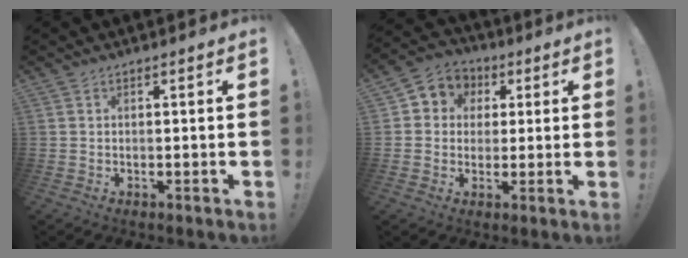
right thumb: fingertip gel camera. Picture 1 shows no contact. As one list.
[{"total": 7.1, "force": [0.8, 6.8, 1.9], "torque": [-0.029, 0.001, 0.023]}]